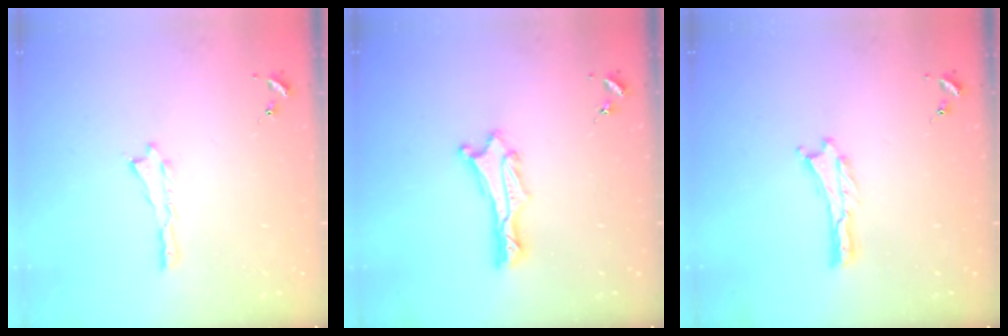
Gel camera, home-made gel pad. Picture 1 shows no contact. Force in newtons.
{"total": 1.3, "press": 1.3, "slide": 0.1}
{"total": 0.0}